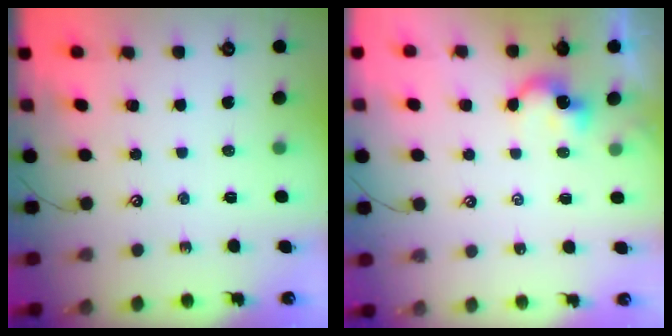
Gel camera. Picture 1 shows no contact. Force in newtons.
{"total": 2.4, "press": 2.3, "slide": 0.3}